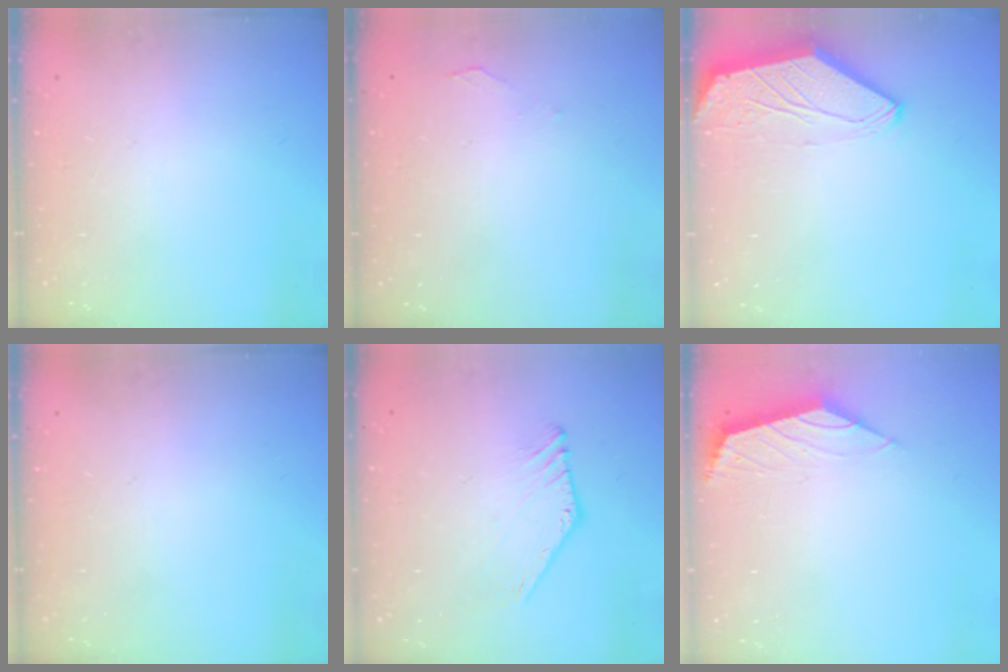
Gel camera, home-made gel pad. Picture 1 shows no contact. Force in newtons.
{"total": 1.8, "press": 1.8, "slide": 0.4}
{"total": 0.0}
{"total": 0.0}
{"total": 2.4, "press": 2.4, "slide": 0.1}
{"total": 1.4, "press": 1.3, "slide": 0.5}